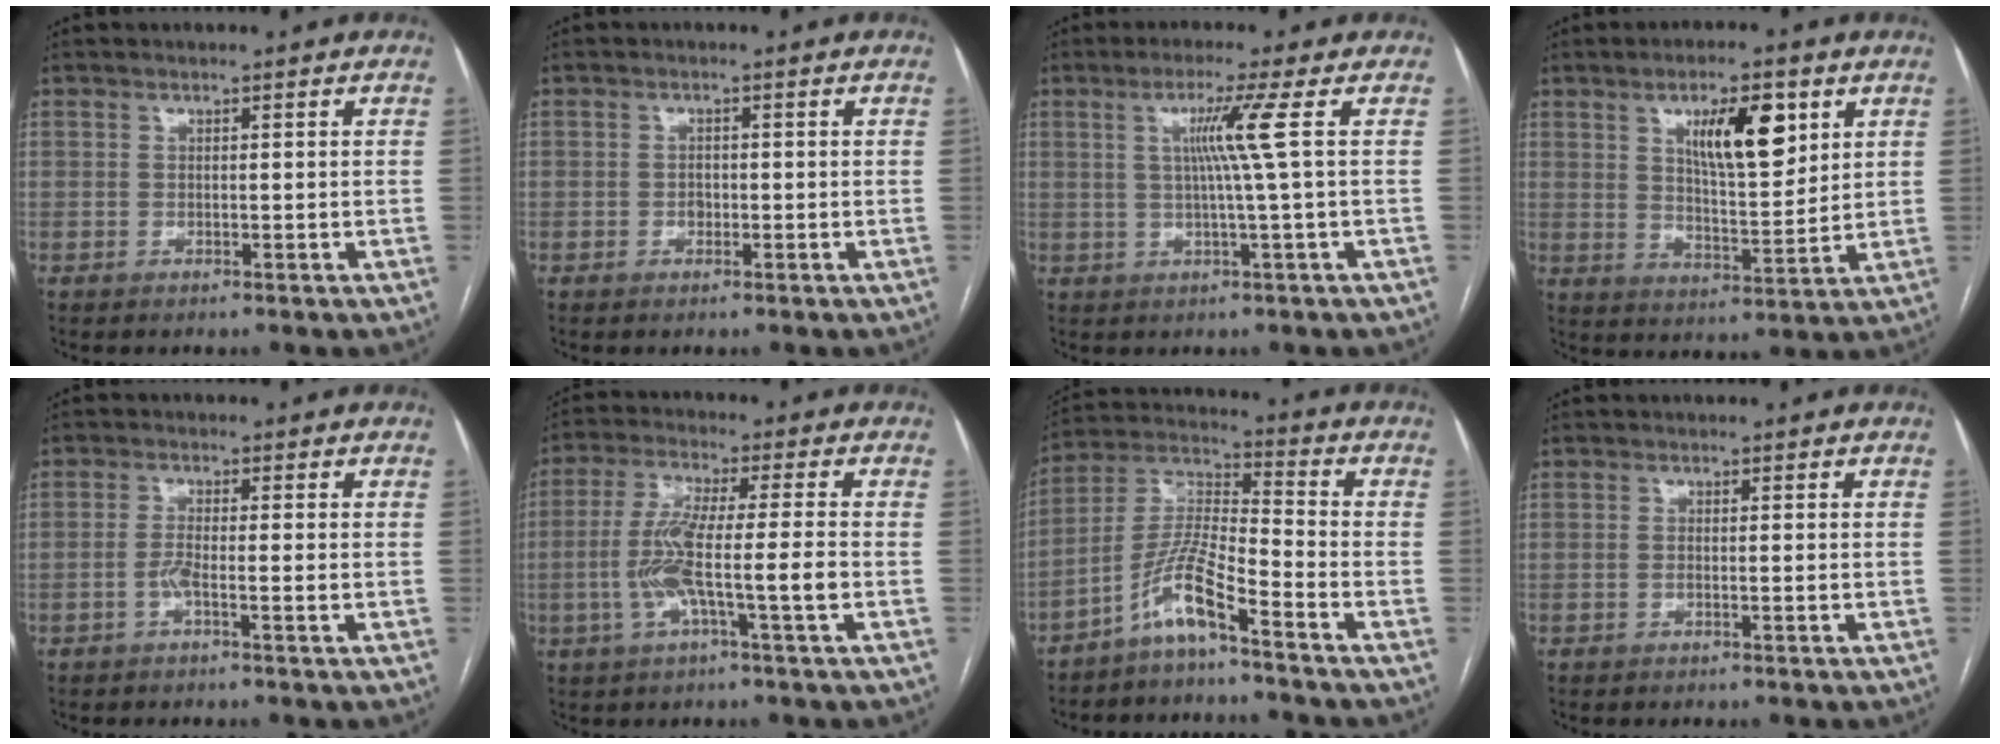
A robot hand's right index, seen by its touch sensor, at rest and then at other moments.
{"total": 1.2, "force": [-0.3, 0.9, 0.7], "torque": [-0.011, 0.003, -0.004]}
{"total": 5.7, "force": [1.1, -2.1, 5.2], "torque": [-0.101, 0.000, 0.024]}
{"total": 10.6, "force": [4.7, 3.1, 9.0], "torque": [-0.150, 0.002, 0.082]}
{"total": 2.6, "force": [-0.9, 0.1, 2.5], "torque": [-0.049, 0.002, -0.019]}
{"total": 9.5, "force": [-2.2, -0.1, 9.2], "torque": [-0.185, 0.006, -0.045]}
{"total": 8.8, "force": [-5.9, 0.4, 6.6], "torque": [-0.147, 0.003, -0.121]}
{"total": 0.9, "force": [-0.2, 0.1, 0.8], "torque": [-0.014, 0.000, -0.002]}